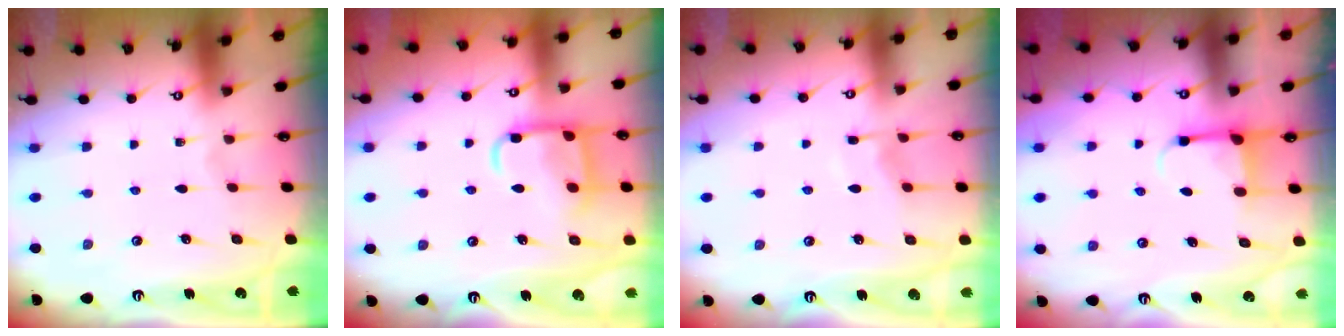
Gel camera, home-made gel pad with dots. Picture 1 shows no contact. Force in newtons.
{"total": 12.1, "press": 12.1, "slide": 1.1}
{"total": 4.2, "press": 4.2, "slide": 0.6}
{"total": 4.1, "press": 4.0, "slide": 0.6}